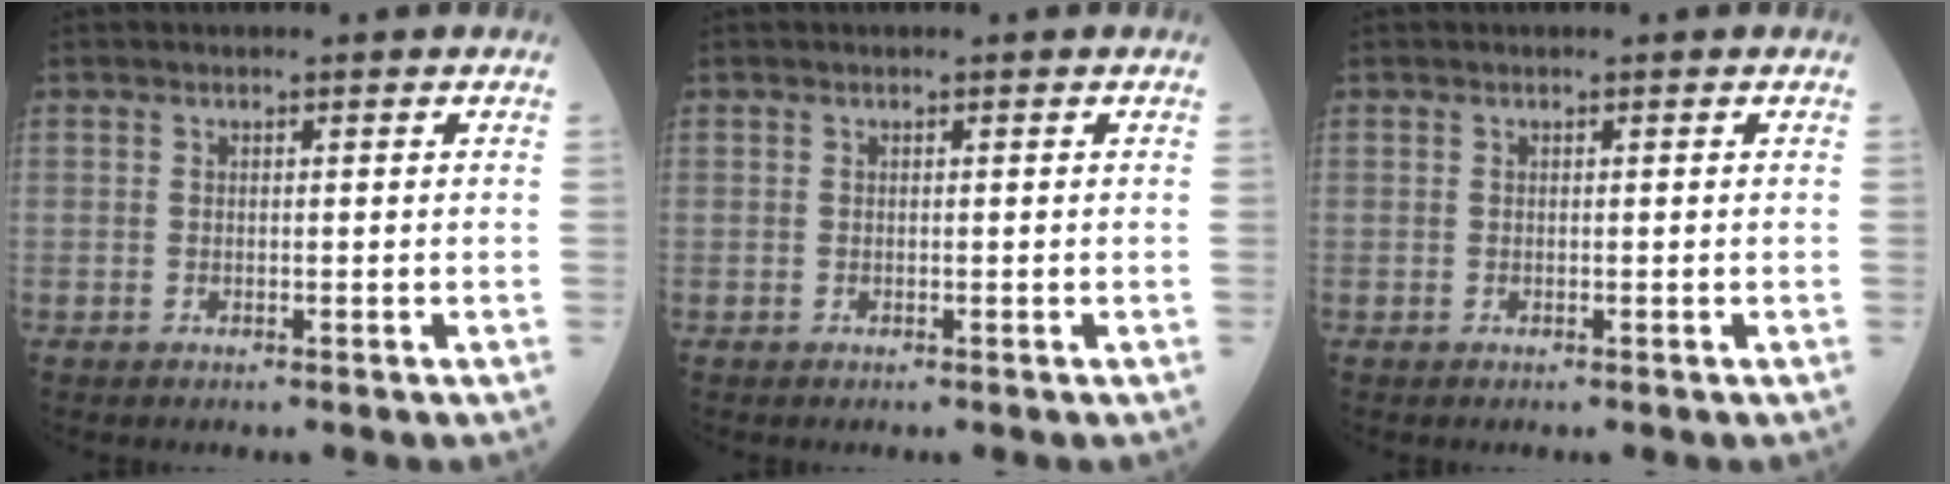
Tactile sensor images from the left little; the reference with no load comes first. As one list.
[{"total": 0.0}, {"total": 0.0}]